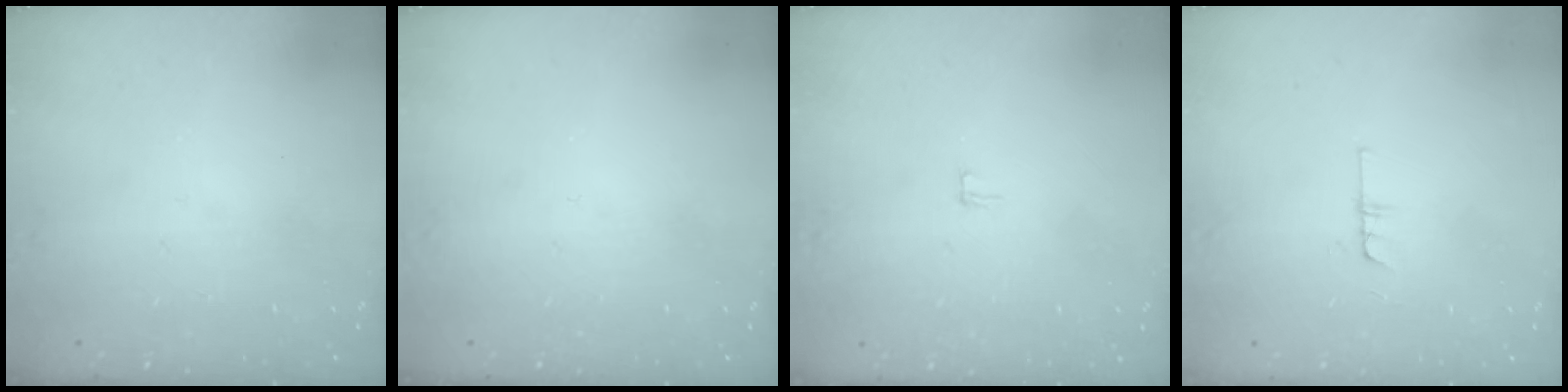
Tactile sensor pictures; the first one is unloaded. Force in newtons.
{"total": 0.0}
{"total": 2.0, "press": 2.0, "slide": 0.2}
{"total": 3.7, "press": 3.7, "slide": 0.4}